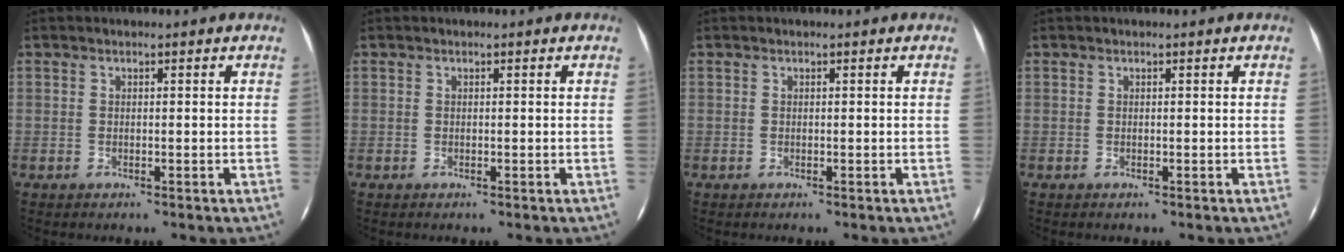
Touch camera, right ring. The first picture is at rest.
{"total": 0.0}
{"total": 0.0}
{"total": 0.0}